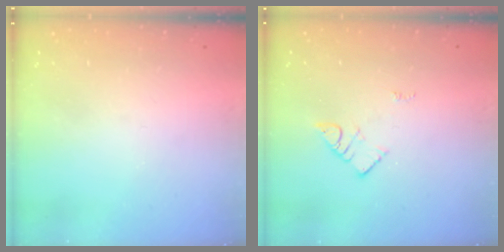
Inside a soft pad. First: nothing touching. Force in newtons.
{"total": 3.1, "press": 3.1, "slide": 0.2}